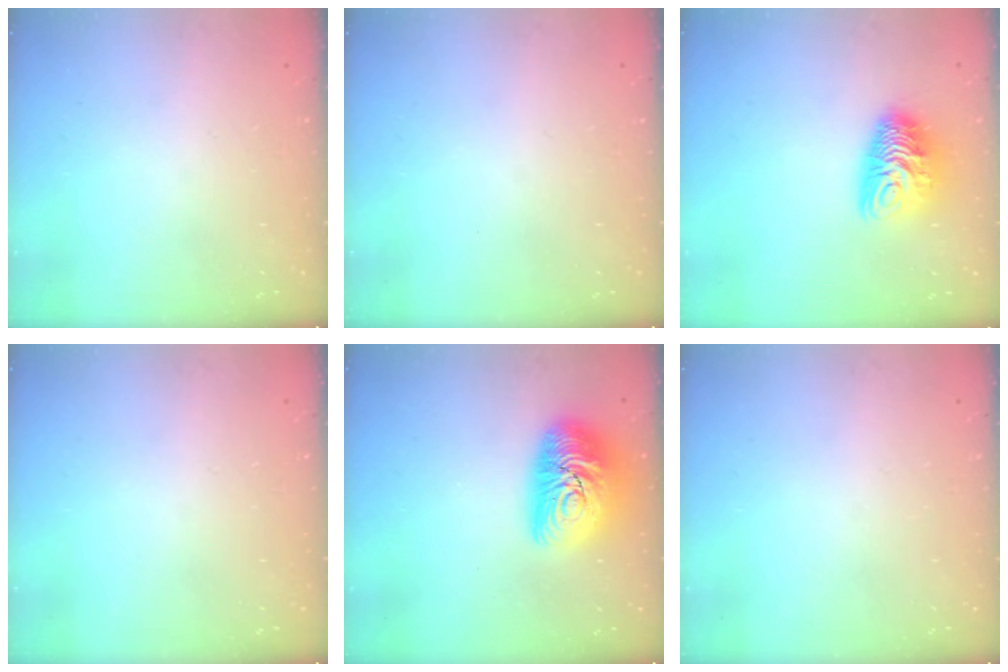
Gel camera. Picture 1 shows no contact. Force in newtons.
{"total": 0.0}
{"total": 10.4, "press": 10.3, "slide": 1.1}
{"total": 0.0}
{"total": 16.1, "press": 16.1, "slide": 0.9}
{"total": 0.0}